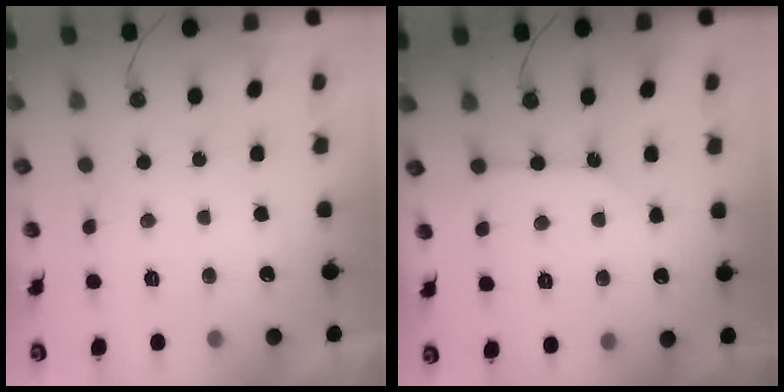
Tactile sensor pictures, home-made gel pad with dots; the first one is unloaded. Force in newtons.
{"total": 4.6, "press": 4.6, "slide": 0.5}